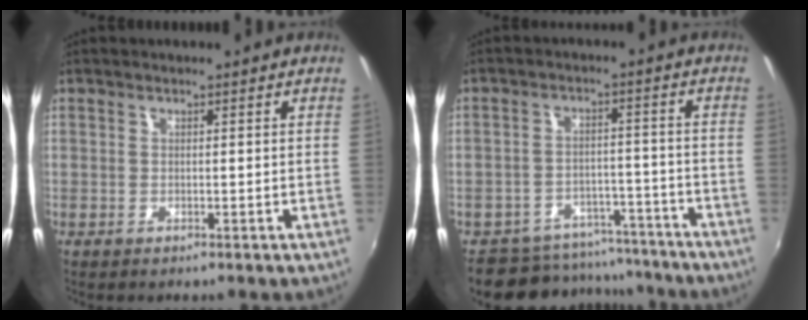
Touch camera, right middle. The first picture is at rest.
{"total": 12.9, "force": [-11.3, 5.9, 2.4], "torque": [-0.062, 0.031, -0.145]}